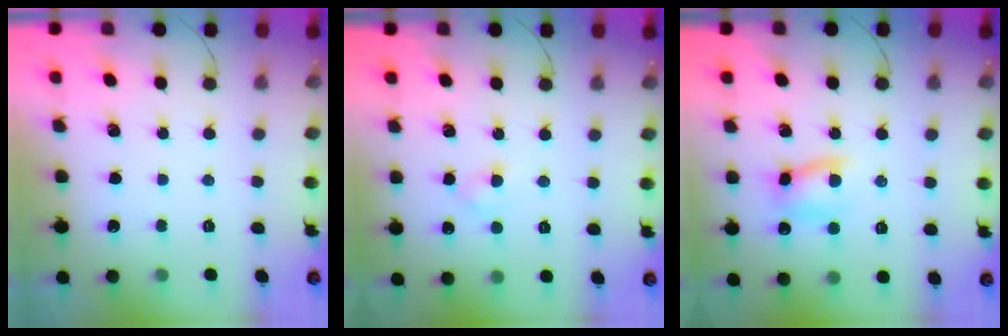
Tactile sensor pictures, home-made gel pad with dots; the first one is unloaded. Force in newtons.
{"total": 2.2, "press": 2.1, "slide": 0.8}
{"total": 7.4, "press": 7.4, "slide": 1.0}